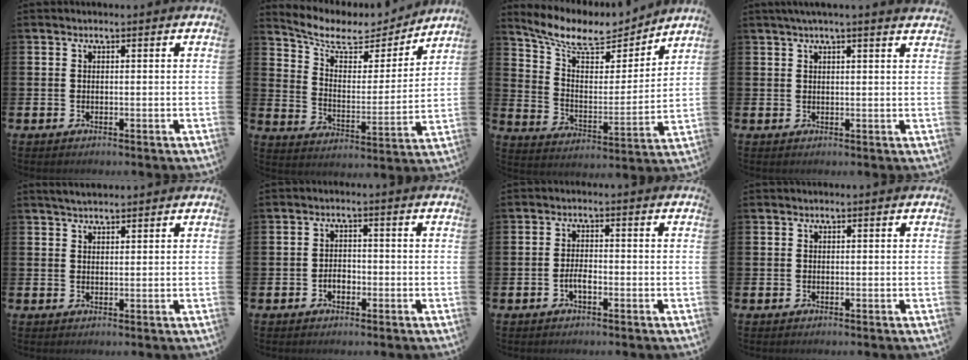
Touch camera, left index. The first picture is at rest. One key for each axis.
{"total": 8.1, "fx": 7.0, "fy": 3.1, "fz": 2.8, "tx": -0.092, "ty": -0.044, "tz": 0.117}
{"total": 9.4, "fx": 8.3, "fy": 3.0, "fz": 3.2, "tx": -0.105, "ty": -0.053, "tz": 0.144}
{"total": 2.2, "fx": 2.0, "fy": -0.4, "fz": 0.9, "tx": -0.014, "ty": -0.005, "tz": 0.035}
{"total": 2.5, "fx": 2.4, "fy": 0.6, "fz": 0.7, "tx": -0.012, "ty": -0.002, "tz": 0.042}
{"total": 2.0, "fx": -0.8, "fy": 1.4, "fz": 1.2, "tx": -0.011, "ty": -0.001, "tz": -0.021}
{"total": 2.1, "fx": -0.9, "fy": 0.9, "fz": 1.7, "tx": -0.028, "ty": 0.002, "tz": -0.018}
{"total": 0.0}